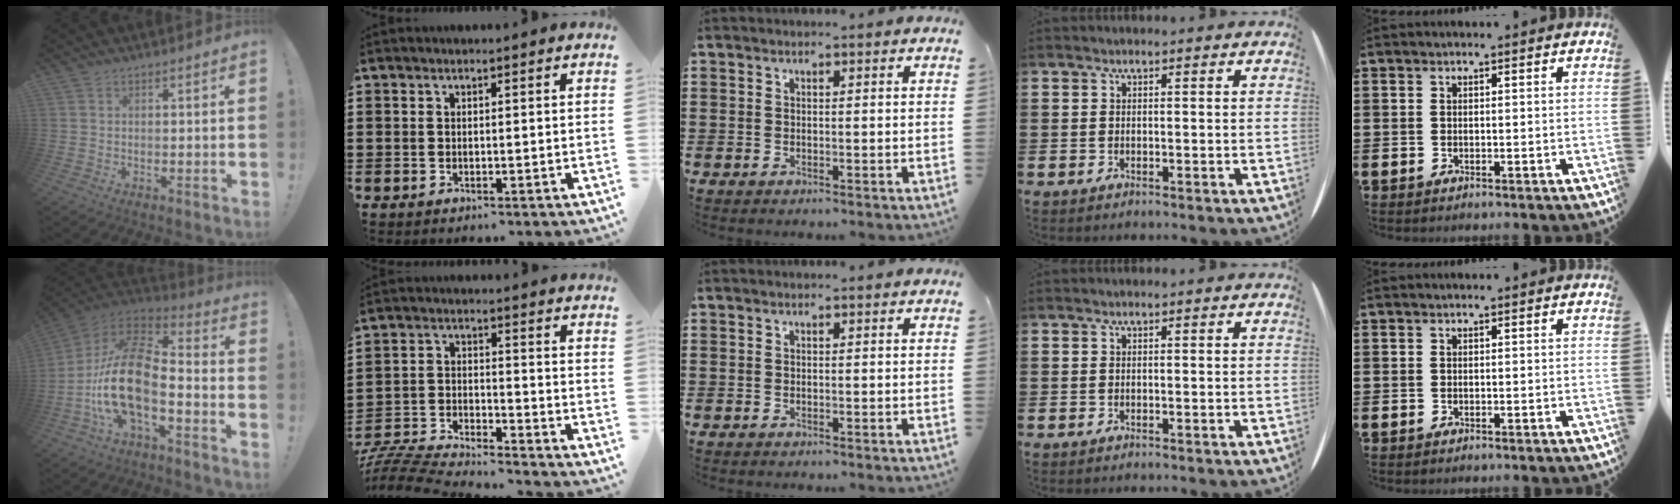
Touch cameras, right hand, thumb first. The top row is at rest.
{"thumb": {"total": 18.9, "force": [-5.4, 8.9, 15.8], "torque": [-0.326, 0.017, -0.092]}, "index": {"total": 6.1, "force": [-6.0, 0.0, 0.6], "torque": [-0.036, -0.007, -0.129]}}